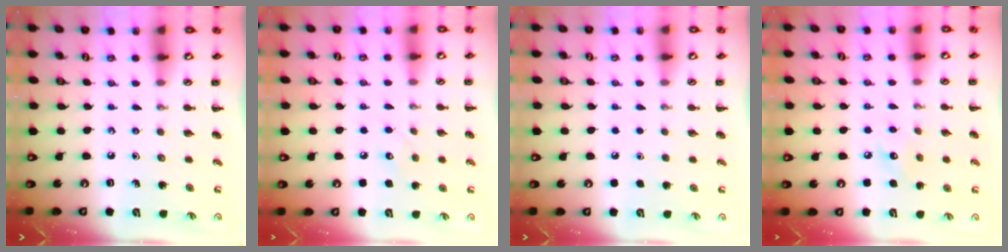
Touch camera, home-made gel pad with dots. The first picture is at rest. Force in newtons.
{"total": 5.3, "press": 5.2, "slide": 0.9}
{"total": 1.6, "press": 1.6, "slide": 0.1}
{"total": 5.9, "press": 5.7, "slide": 1.2}